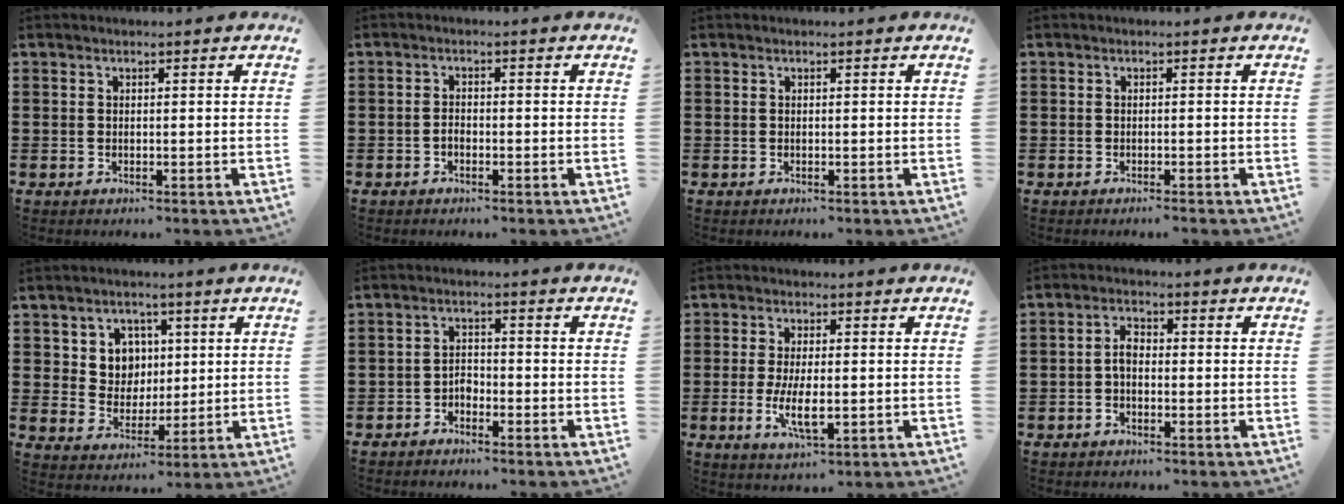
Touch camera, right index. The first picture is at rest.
{"total": 1.3, "force": [-0.6, 0.7, 0.9], "torque": [-0.020, 0.000, -0.012]}
{"total": 0.0}
{"total": 0.6, "force": [-0.5, 0.0, 0.3], "torque": [-0.007, -0.002, -0.010]}
{"total": 5.9, "force": [2.0, 5.3, 1.7], "torque": [-0.053, 0.011, 0.034]}
{"total": 2.0, "force": [-1.8, 0.8, 0.3], "torque": [-0.014, 0.003, -0.038]}
{"total": 6.3, "force": [-0.9, 2.3, 5.7], "torque": [-0.119, -0.005, -0.020]}
{"total": 4.0, "force": [-1.2, 1.8, 3.3], "torque": [-0.075, 0.003, -0.026]}